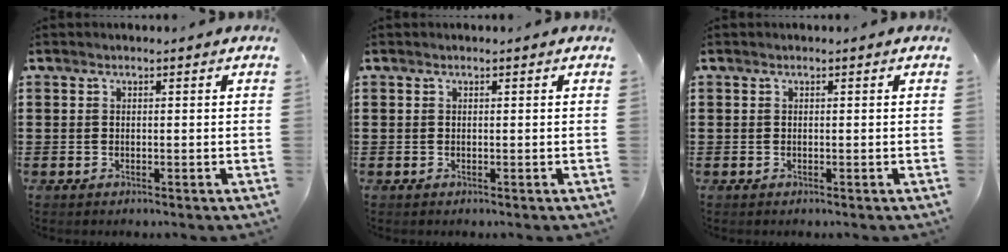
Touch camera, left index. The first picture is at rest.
{"total": 0.0}
{"total": 0.0}